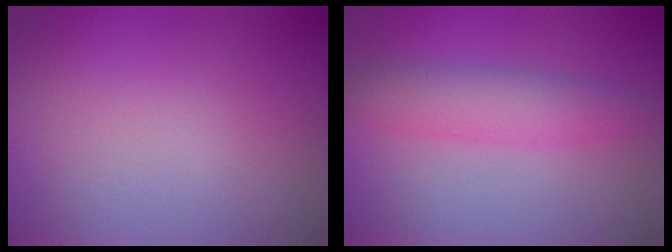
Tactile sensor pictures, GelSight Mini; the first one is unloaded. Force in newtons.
{"total": 3.5, "press": 3.5, "slide": 0.0}